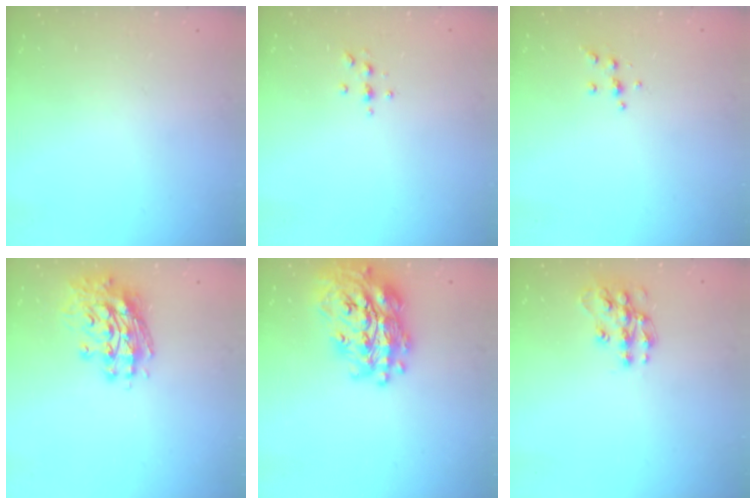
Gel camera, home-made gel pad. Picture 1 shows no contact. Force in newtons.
{"total": 4.1, "press": 4.1, "slide": 0.5}
{"total": 4.2, "press": 4.2, "slide": 0.4}
{"total": 11.8, "press": 11.7, "slide": 1.3}
{"total": 25.9, "press": 25.8, "slide": 2.3}
{"total": 12.6, "press": 12.6, "slide": 0.8}